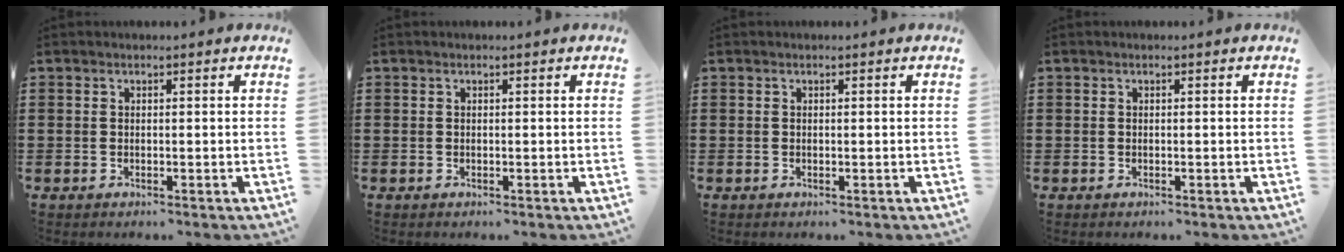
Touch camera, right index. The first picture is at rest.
{"total": 0.0}
{"total": 0.0}
{"total": 0.0}